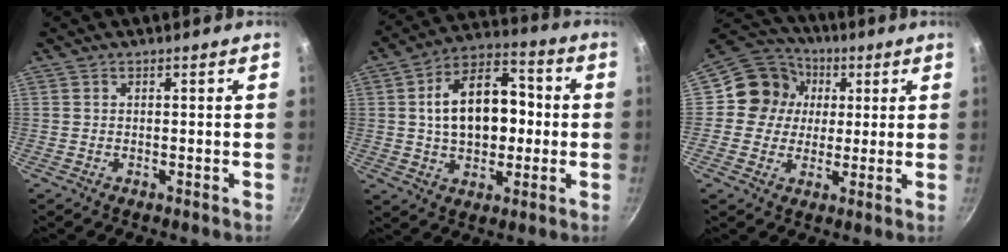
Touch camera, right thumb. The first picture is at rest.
{"total": 16.3, "force": [1.0, 10.3, 12.6], "torque": [-0.175, 0.030, 0.012]}
{"total": 11.9, "force": [1.7, 11.0, 4.1], "torque": [-0.038, 0.014, 0.021]}